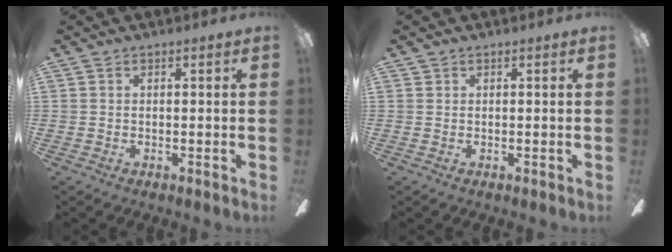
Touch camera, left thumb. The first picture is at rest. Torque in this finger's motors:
{"motor_torque": [0.00, 0.00, -0.12, 0.12, 0.00]}